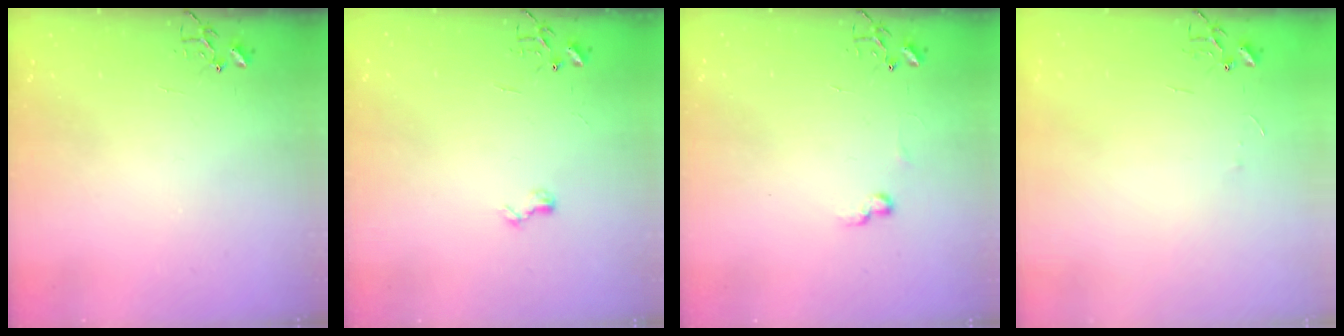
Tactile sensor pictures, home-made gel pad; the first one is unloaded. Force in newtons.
{"total": 6.0, "press": 6.0, "slide": 0.7}
{"total": 5.9, "press": 5.9, "slide": 0.8}
{"total": 3.2, "press": 3.2, "slide": 0.4}